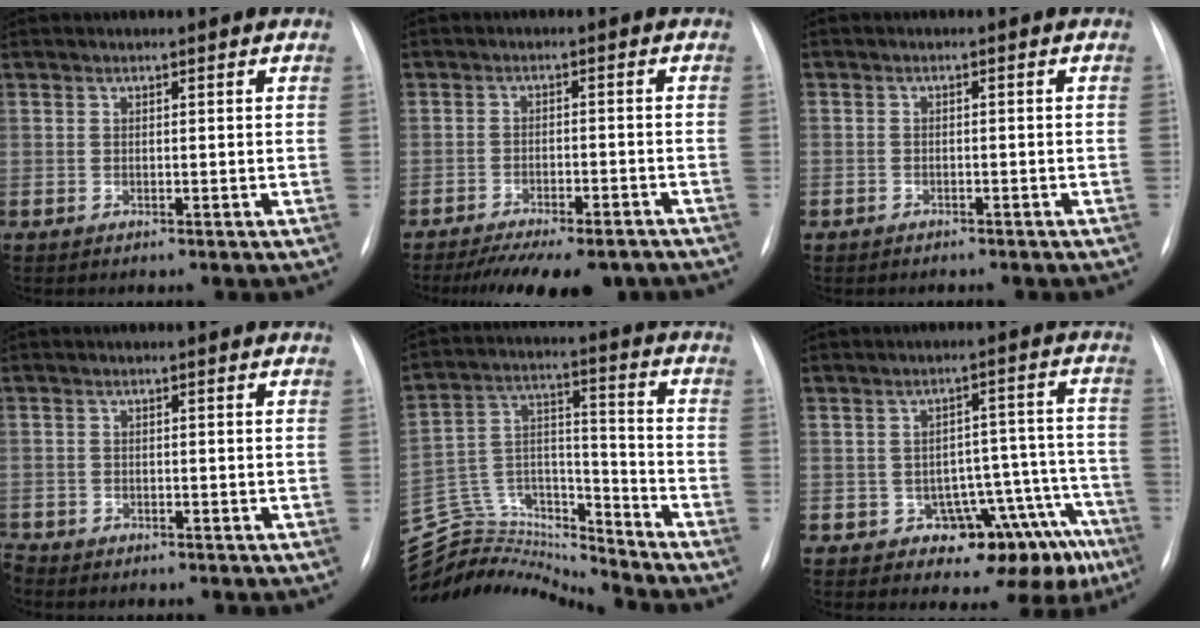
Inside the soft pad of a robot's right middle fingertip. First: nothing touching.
{"total": 13.9, "force": [-11.6, 3.9, 6.6], "torque": [-0.103, -0.008, -0.157]}
{"total": 2.3, "force": [-1.9, 1.1, 0.6], "torque": [-0.013, 0.002, -0.022]}
{"total": 4.2, "force": [-3.6, 1.9, 1.1], "torque": [-0.016, -0.001, -0.055]}
{"total": 17.0, "force": [-16.9, 1.6, 0.7], "torque": [-0.015, 0.070, -0.293]}
{"total": 11.8, "force": [-7.4, 6.7, 6.2], "torque": [-0.038, 0.061, -0.095]}